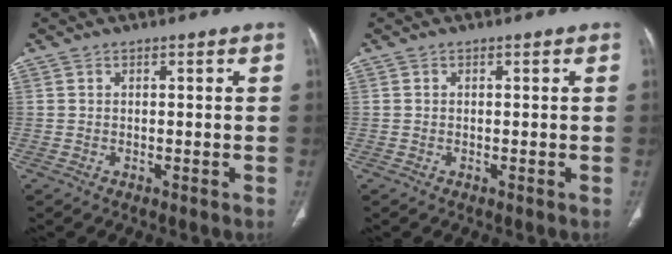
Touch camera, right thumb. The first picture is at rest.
{"total": 0.0}